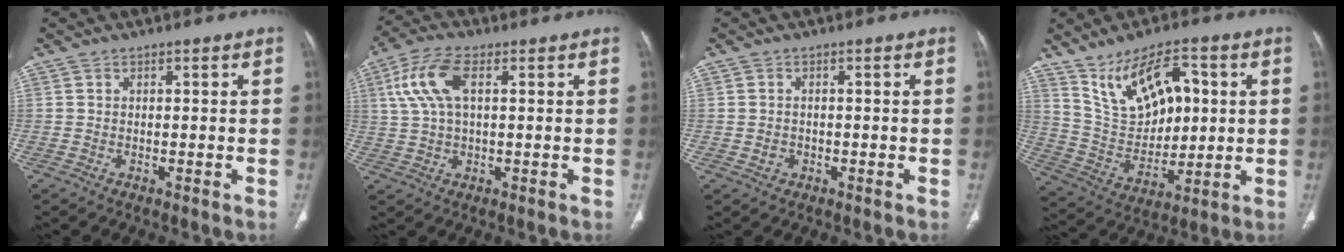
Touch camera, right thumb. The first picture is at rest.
{"total": 9.2, "force": [2.6, 4.3, 7.7], "torque": [-0.177, 0.017, 0.051]}
{"total": 1.6, "force": [-0.5, 1.3, 0.7], "torque": [-0.012, 0.006, -0.003]}
{"total": 16.1, "force": [5.6, 9.2, 11.9], "torque": [-0.171, -0.014, 0.122]}